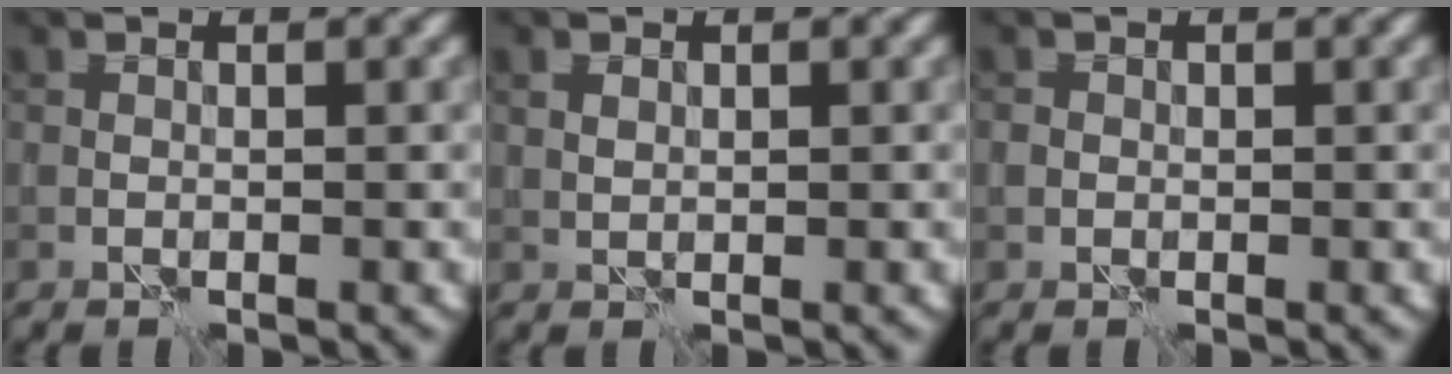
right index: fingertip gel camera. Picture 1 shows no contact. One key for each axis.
{"total": 0.8, "fx": 0.4, "fy": 0.6, "fz": 0.4, "tx": -0.011, "ty": 0.003, "tz": 0.008}
{"total": 0.6, "fx": -0.1, "fy": 0.6, "fz": 0.2, "tx": 0.000, "ty": -0.002, "tz": -0.004}